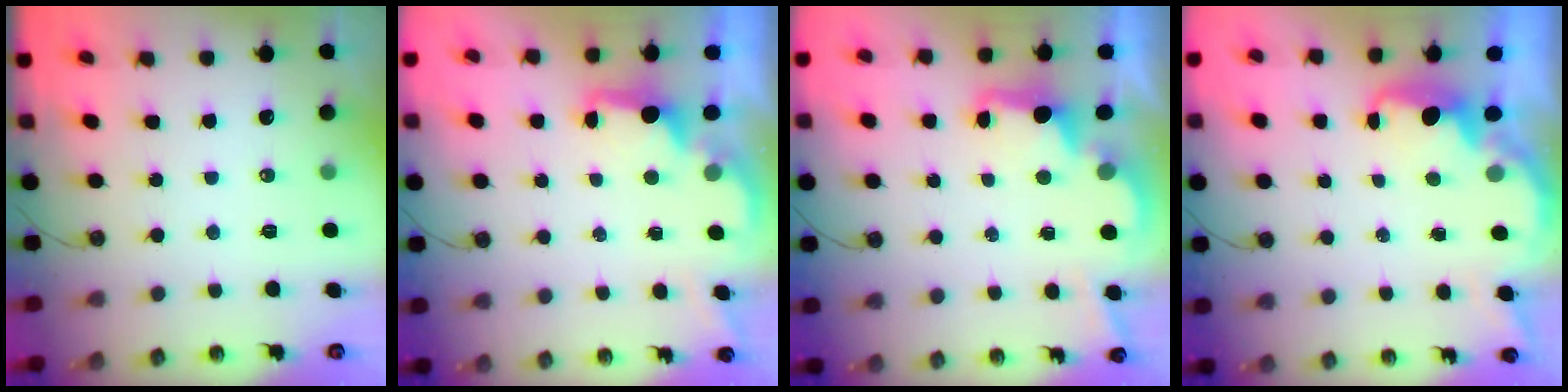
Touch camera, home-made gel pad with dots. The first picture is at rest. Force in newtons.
{"total": 1.9, "press": 1.7, "slide": 0.8}
{"total": 2.5, "press": 2.4, "slide": 0.8}
{"total": 2.4, "press": 2.3, "slide": 0.7}